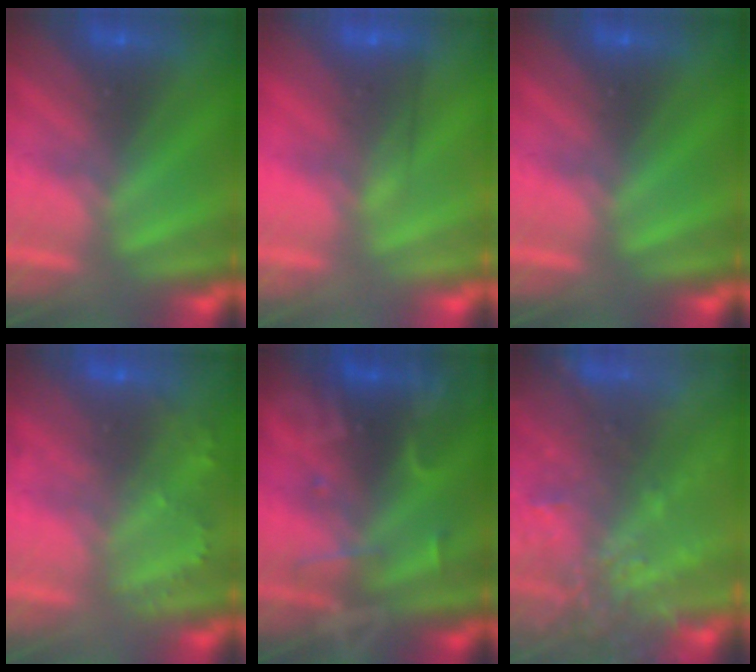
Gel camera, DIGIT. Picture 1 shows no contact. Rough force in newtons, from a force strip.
{"total": 3.3}
{"total": 0.0}
{"total": 2.2}
{"total": 2.4}
{"total": 7.2}